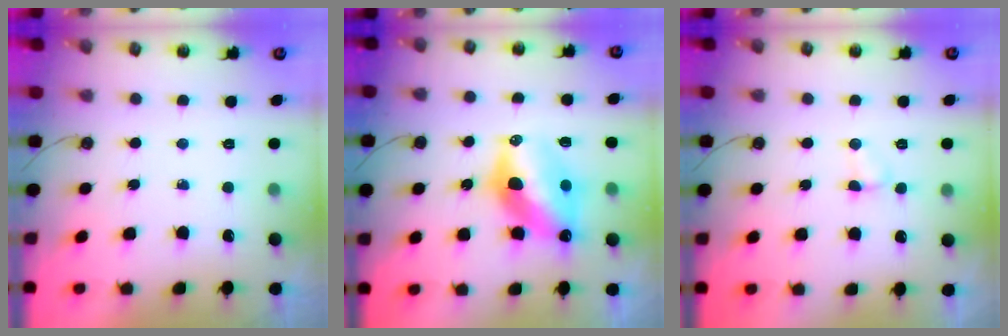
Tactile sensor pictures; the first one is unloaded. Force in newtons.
{"total": 12.5, "press": 12.5, "slide": 0.8}
{"total": 2.7, "press": 2.7, "slide": 0.4}